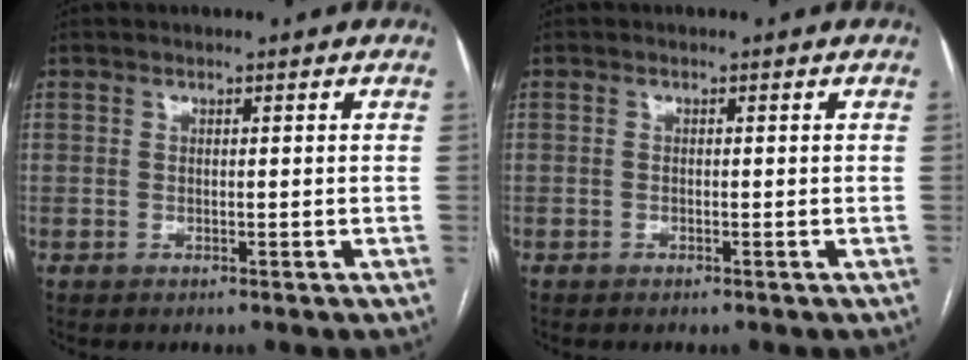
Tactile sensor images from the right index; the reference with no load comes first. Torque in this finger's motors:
{"motor_torque": [0.19, -0.09, 0.03, 0.00]}